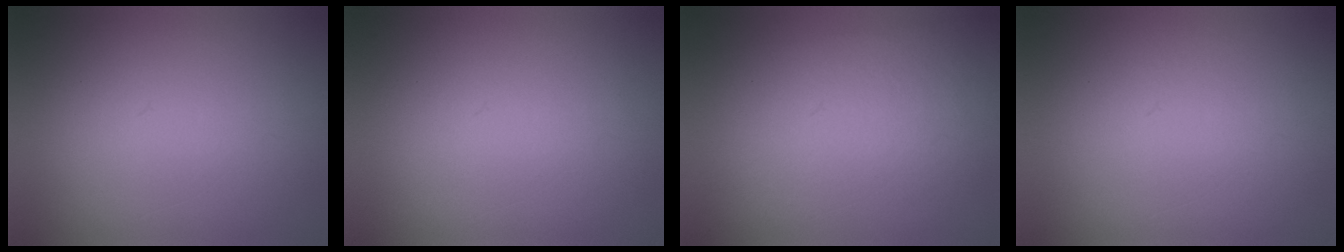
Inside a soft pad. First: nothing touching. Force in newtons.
{"total": 0.0}
{"total": 3.8}
{"total": 1.2}